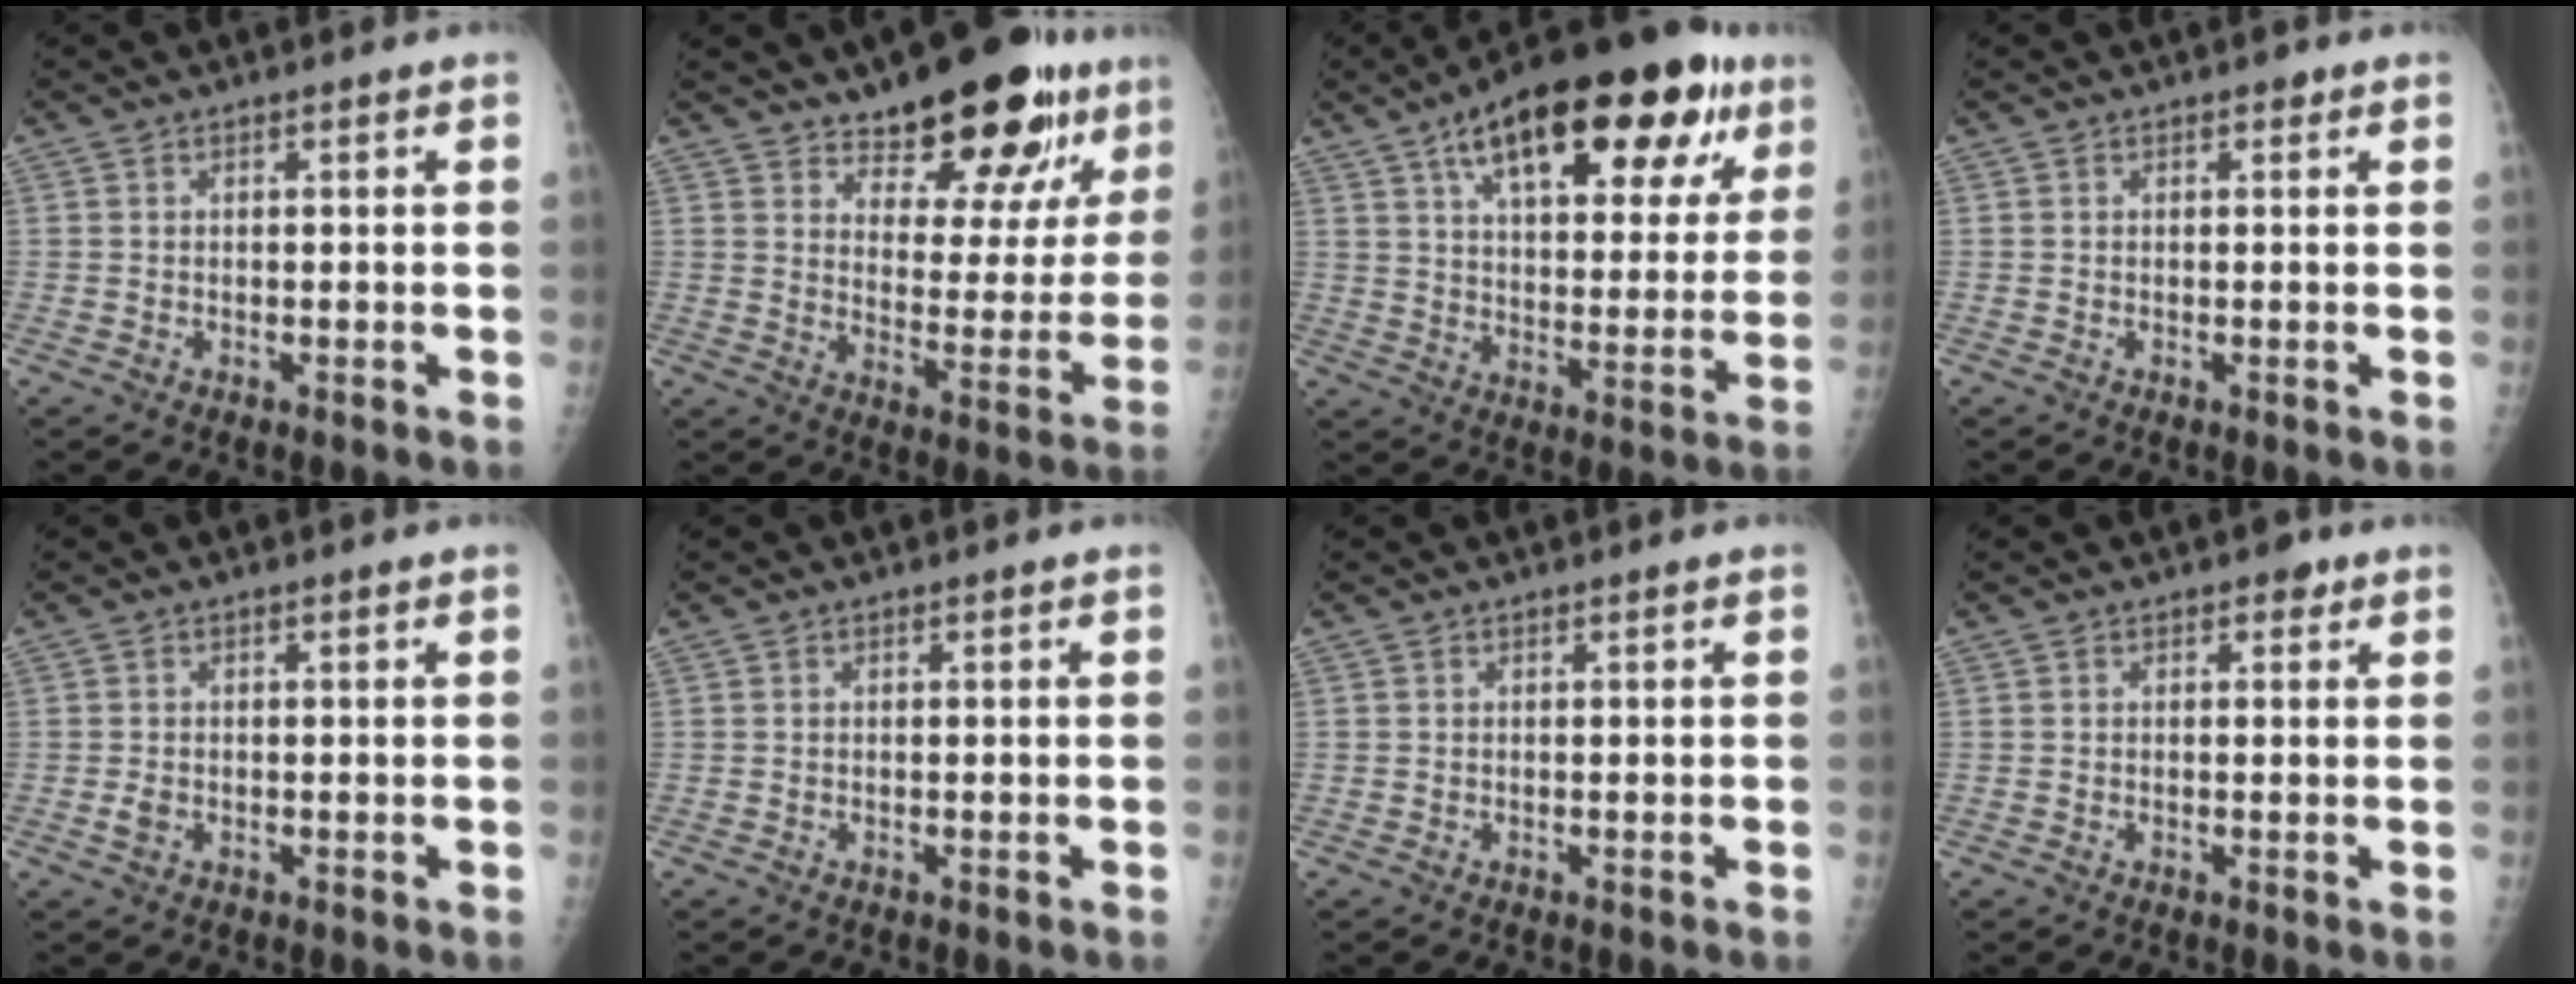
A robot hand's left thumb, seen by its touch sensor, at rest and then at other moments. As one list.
[{"total": 18.2, "force": [12.6, 7.7, 10.7], "torque": [-0.093, -0.077, 0.181]}, {"total": 26.0, "force": [13.7, 11.0, 19.1], "torque": [-0.256, -0.010, 0.202]}, {"total": 0.9, "force": [0.5, 0.6, 0.5], "torque": [0.000, 0.000, 0.002]}, {"total": 1.3, "force": [-0.5, 1.0, 0.6], "torque": [-0.012, -0.001, -0.007]}, {"total": 0.0}, {"total": 0.0}, {"total": 1.8, "force": [0.9, 1.2, 1.0], "torque": [0.000, 0.000, 0.006]}]